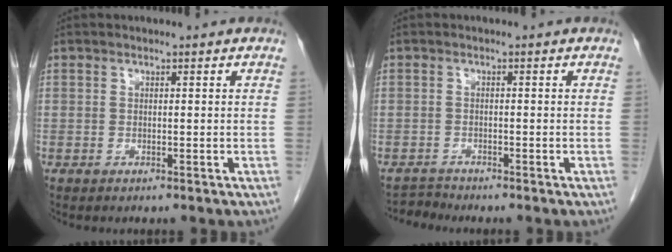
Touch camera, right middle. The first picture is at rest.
{"total": 1.6, "force": [-1.4, -0.3, -0.8], "torque": [0.021, -0.012, -0.025]}